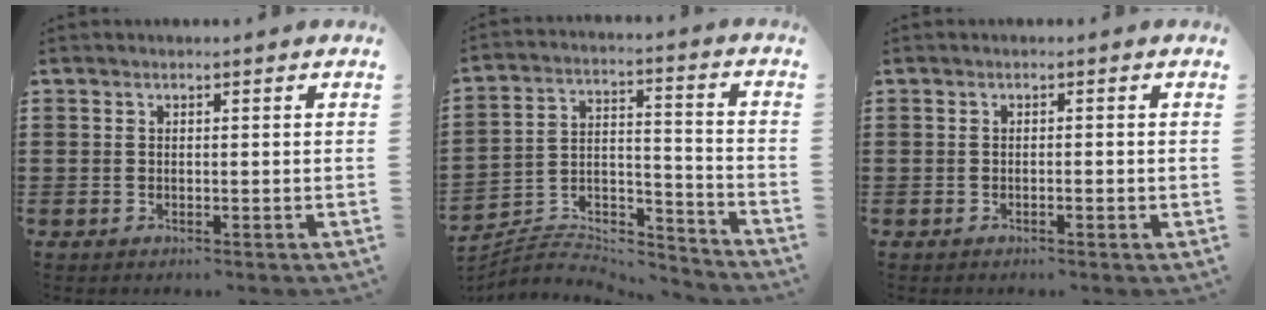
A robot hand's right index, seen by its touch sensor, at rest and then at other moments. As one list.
[{"total": 5.2, "force": [-4.8, 1.8, 1.0], "torque": [-0.023, 0.000, -0.097]}, {"total": 0.7, "force": [-0.4, 0.1, 0.6], "torque": [-0.011, -0.002, -0.006]}]